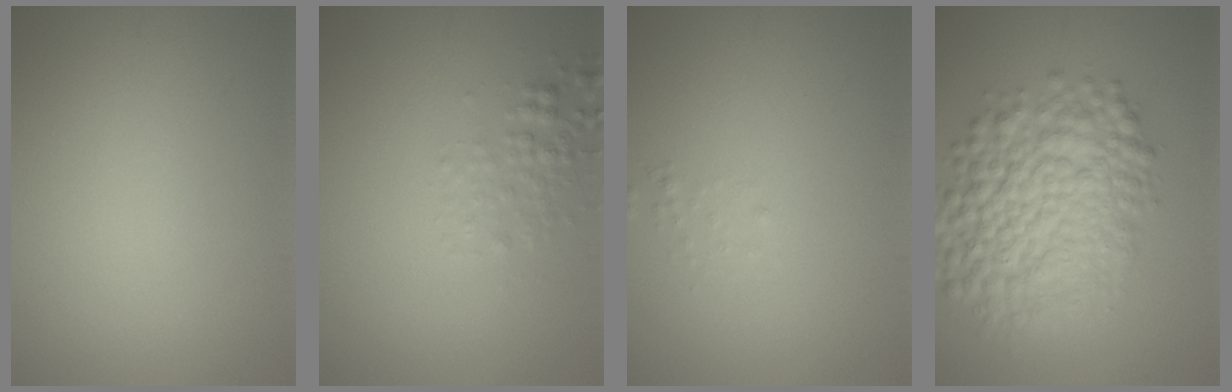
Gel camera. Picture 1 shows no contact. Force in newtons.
{"total": 1.8, "press": 1.8, "slide": 0.1}
{"total": 0.6, "press": 0.6, "slide": 0.1}
{"total": 9.7, "press": 9.7, "slide": 0.3}